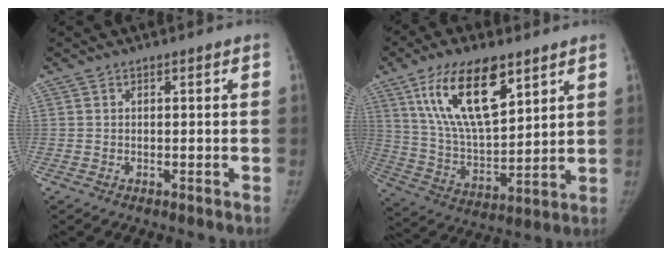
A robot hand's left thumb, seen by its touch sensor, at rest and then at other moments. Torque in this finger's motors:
{"motor_torque": [1.96, 2.10, 1.54, -1.23, 0.18]}